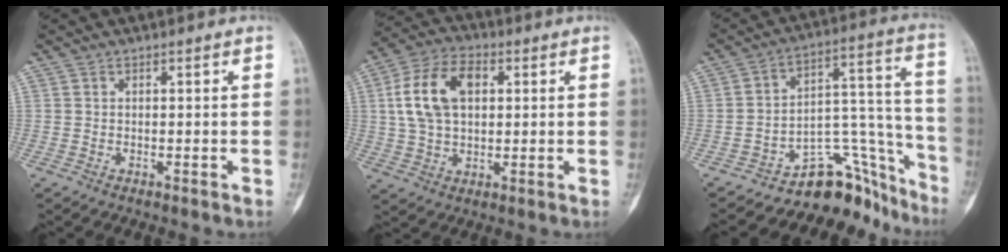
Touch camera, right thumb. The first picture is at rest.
{"total": 13.4, "force": [2.7, 8.5, 10.0], "torque": [-0.180, 0.016, 0.047]}
{"total": 15.4, "force": [-12.4, 7.5, 5.2], "torque": [-0.006, 0.161, -0.183]}